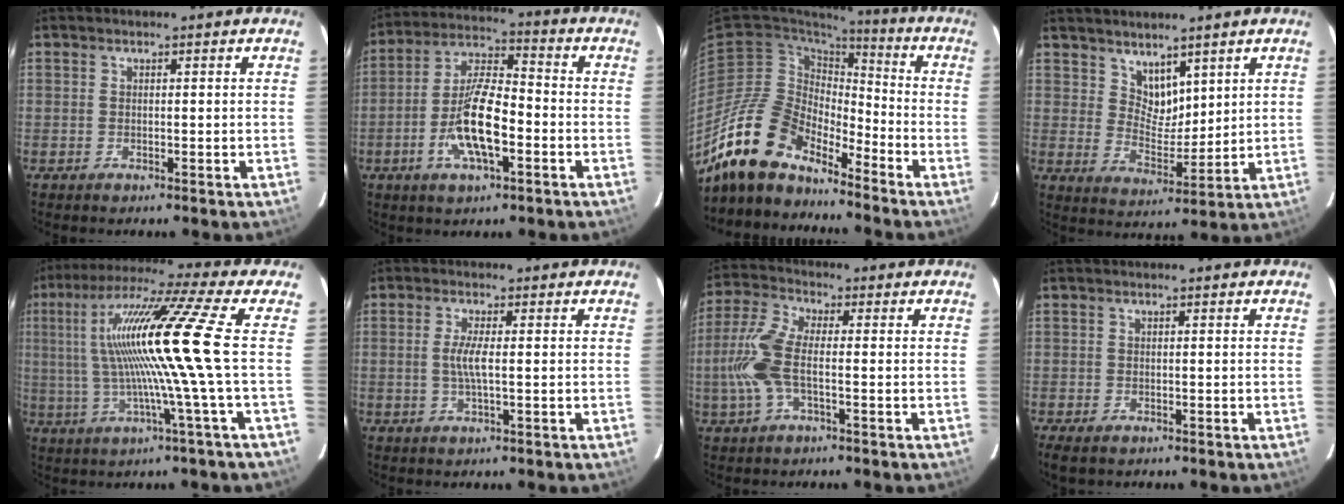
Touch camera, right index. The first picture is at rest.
{"total": 12.2, "force": [-4.2, 4.0, 10.8], "torque": [-0.221, -0.001, -0.078]}
{"total": 15.8, "force": [-13.1, 6.4, 6.2], "torque": [-0.120, 0.002, -0.248]}
{"total": 6.1, "force": [4.5, 3.6, 2.1], "torque": [-0.025, -0.002, 0.087]}
{"total": 16.2, "force": [0.6, -2.7, 16.0], "torque": [-0.286, 0.004, 0.010]}
{"total": 3.4, "force": [-0.1, 0.3, 3.4], "torque": [-0.068, -0.003, -0.003]}
{"total": 9.6, "force": [-1.7, 3.7, 8.7], "torque": [-0.204, 0.008, -0.038]}
{"total": 3.2, "force": [-2.1, 1.6, 1.9], "torque": [-0.039, -0.015, -0.033]}